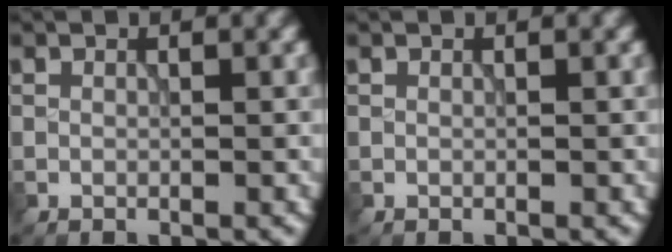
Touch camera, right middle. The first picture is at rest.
{"total": 0.0}